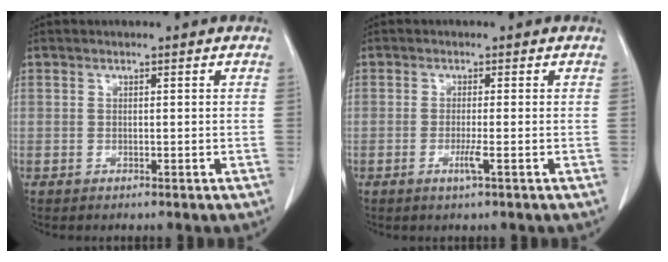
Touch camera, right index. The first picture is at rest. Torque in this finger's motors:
{"motor_torque": [0.39, -0.05, 0.07, 0.02]}